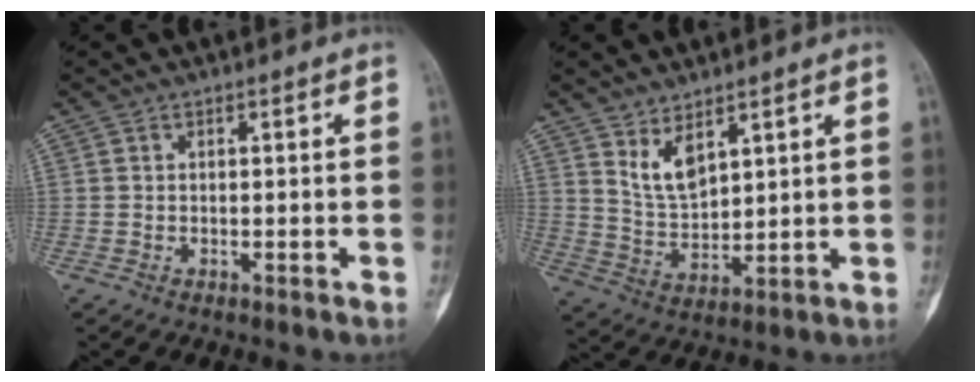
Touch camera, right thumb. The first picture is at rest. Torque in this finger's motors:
{"motor_torque": [-0.99, 1.07, 0.33, 0.54, 0.10]}